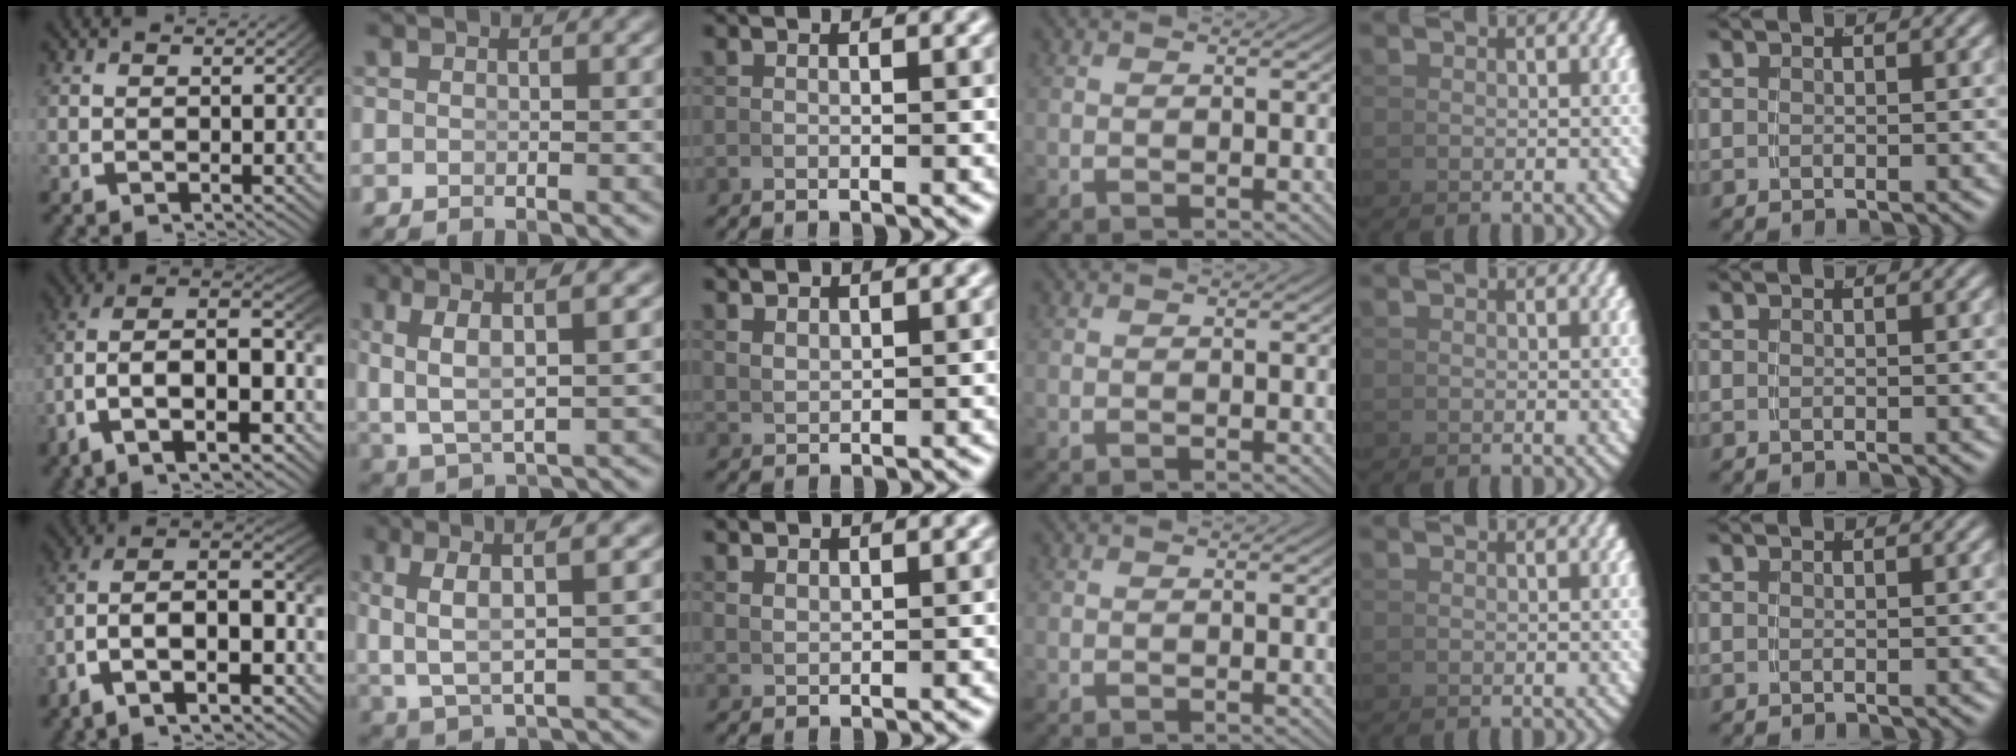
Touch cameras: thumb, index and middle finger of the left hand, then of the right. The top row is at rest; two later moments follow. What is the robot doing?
{"motion": "lift_and_place", "object": "hoodie"}